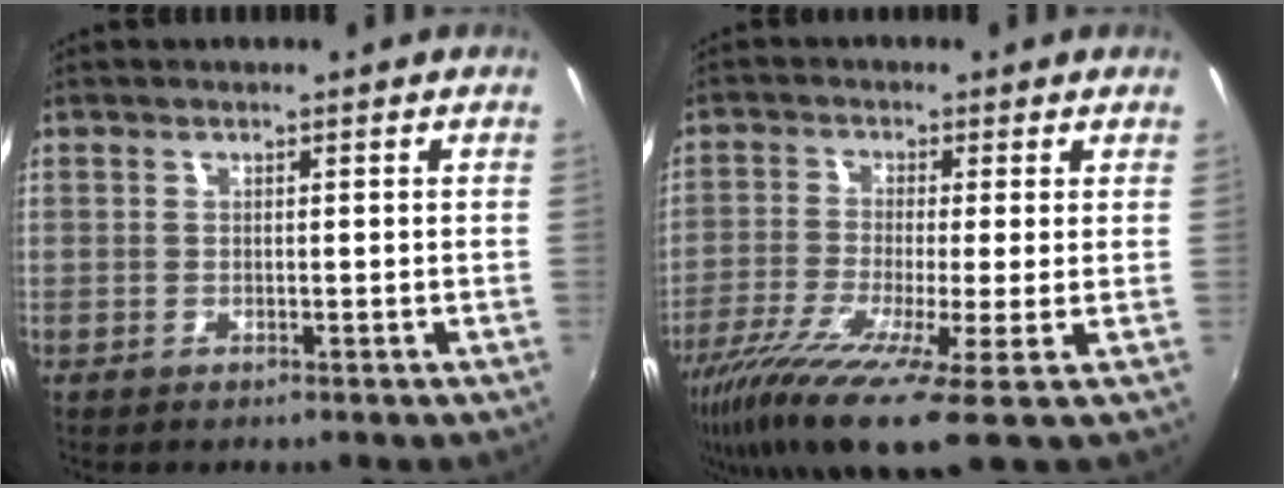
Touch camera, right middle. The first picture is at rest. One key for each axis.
{"total": 13.4, "fx": -6.9, "fy": 1.4, "fz": 11.4, "tx": -0.239, "ty": -0.052, "tz": -0.130}